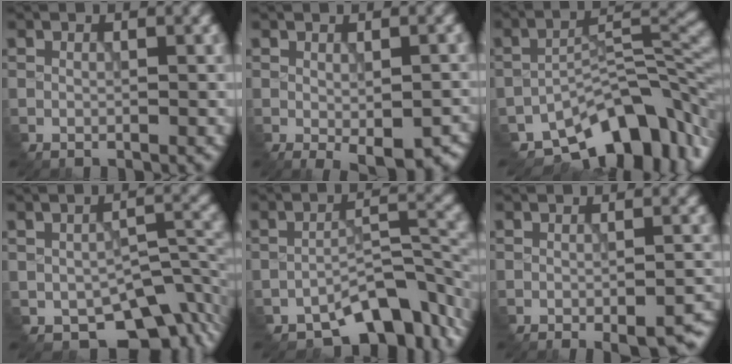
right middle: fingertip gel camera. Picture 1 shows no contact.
{"total": 4.4, "force": [-1.7, 1.6, 3.7], "torque": [-0.050, -0.015, -0.014]}
{"total": 10.6, "force": [-7.5, 4.8, 5.7], "torque": [-0.066, 0.001, -0.136]}
{"total": 6.9, "force": [-4.5, 3.8, 3.5], "torque": [-0.038, -0.021, -0.068]}
{"total": 7.1, "force": [-5.1, 3.0, 4.0], "torque": [-0.044, 0.000, -0.083]}
{"total": 5.2, "force": [-3.5, 1.5, 3.6], "torque": [-0.052, -0.010, -0.041]}